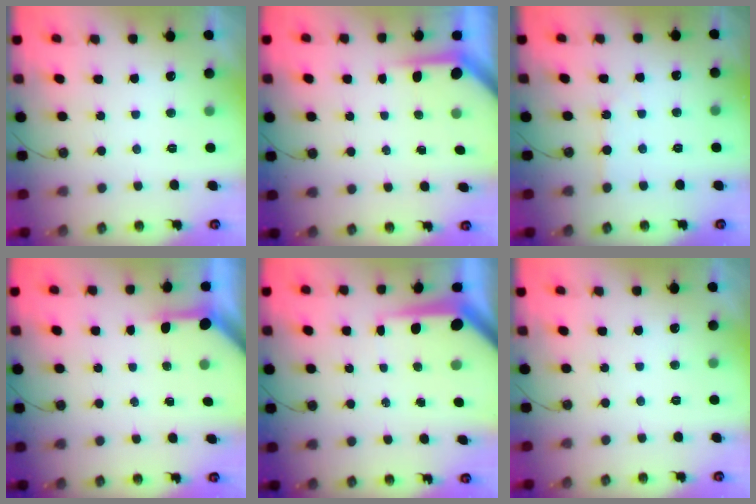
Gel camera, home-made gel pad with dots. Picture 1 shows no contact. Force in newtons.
{"total": 3.6, "press": 3.6, "slide": 0.4}
{"total": 2.9, "press": 2.9, "slide": 0.5}
{"total": 3.4, "press": 3.3, "slide": 0.4}
{"total": 7.8, "press": 7.8, "slide": 0.5}
{"total": 0.8, "press": 0.5, "slide": 0.6}